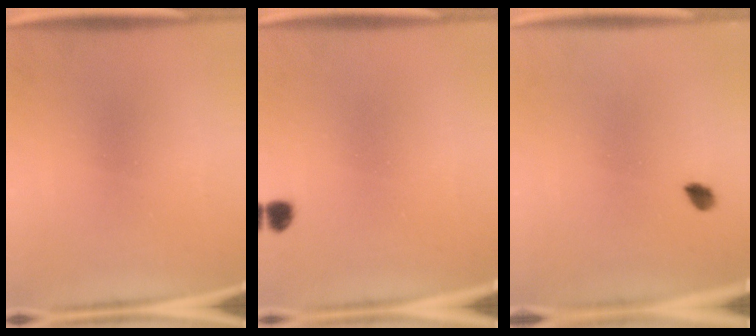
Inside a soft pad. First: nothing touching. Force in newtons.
{"total": 1.8}
{"total": 1.6}